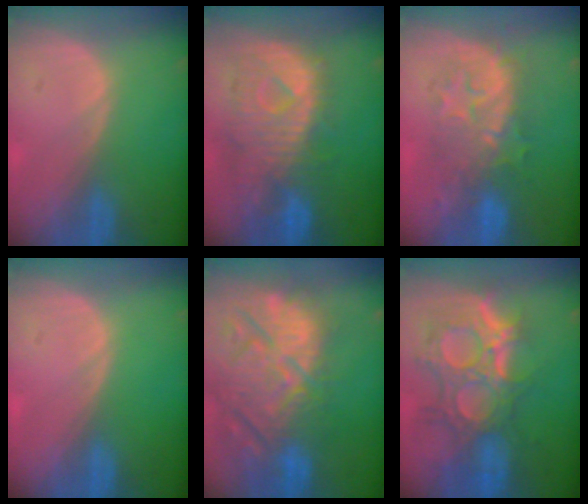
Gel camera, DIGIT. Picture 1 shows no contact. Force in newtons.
{"total": 10.9, "press": 9.7, "slide": 5.0}
{"total": 8.3, "press": 8.3, "slide": 0.1}
{"total": 0.0}
{"total": 15.1, "press": 12.9, "slide": 7.8}
{"total": 12.0, "press": 10.7, "slide": 5.3}